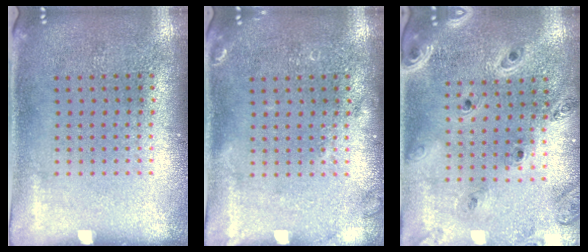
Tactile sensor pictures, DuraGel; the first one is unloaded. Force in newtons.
{"total": 1.2, "press": 1.2, "slide": 0.3}
{"total": 1.4, "press": 1.3, "slide": 0.2}